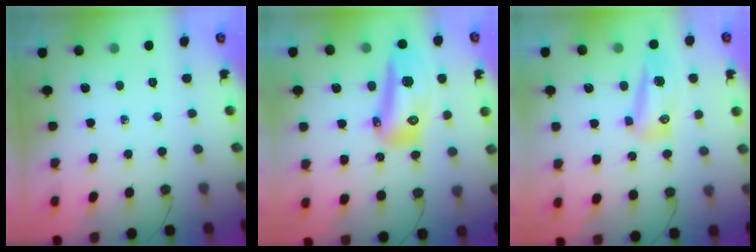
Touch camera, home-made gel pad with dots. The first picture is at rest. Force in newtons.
{"total": 16.8, "press": 16.7, "slide": 1.9}
{"total": 17.6, "press": 11.8, "slide": 13.1}